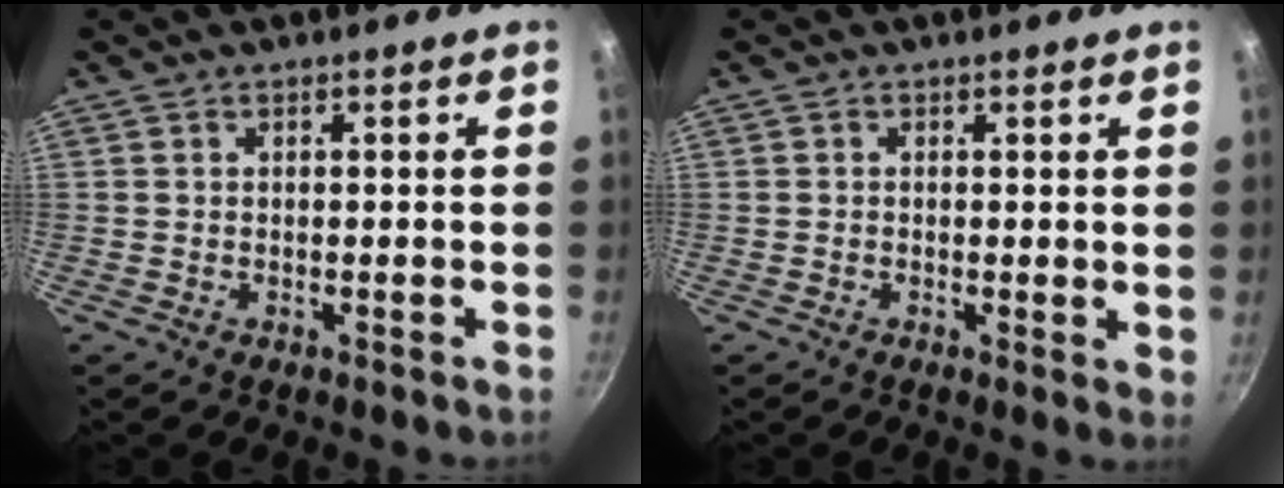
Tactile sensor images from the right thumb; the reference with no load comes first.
{"total": 1.6, "force": [0.2, 0.7, 1.4], "torque": [-0.019, -0.003, 0.000]}